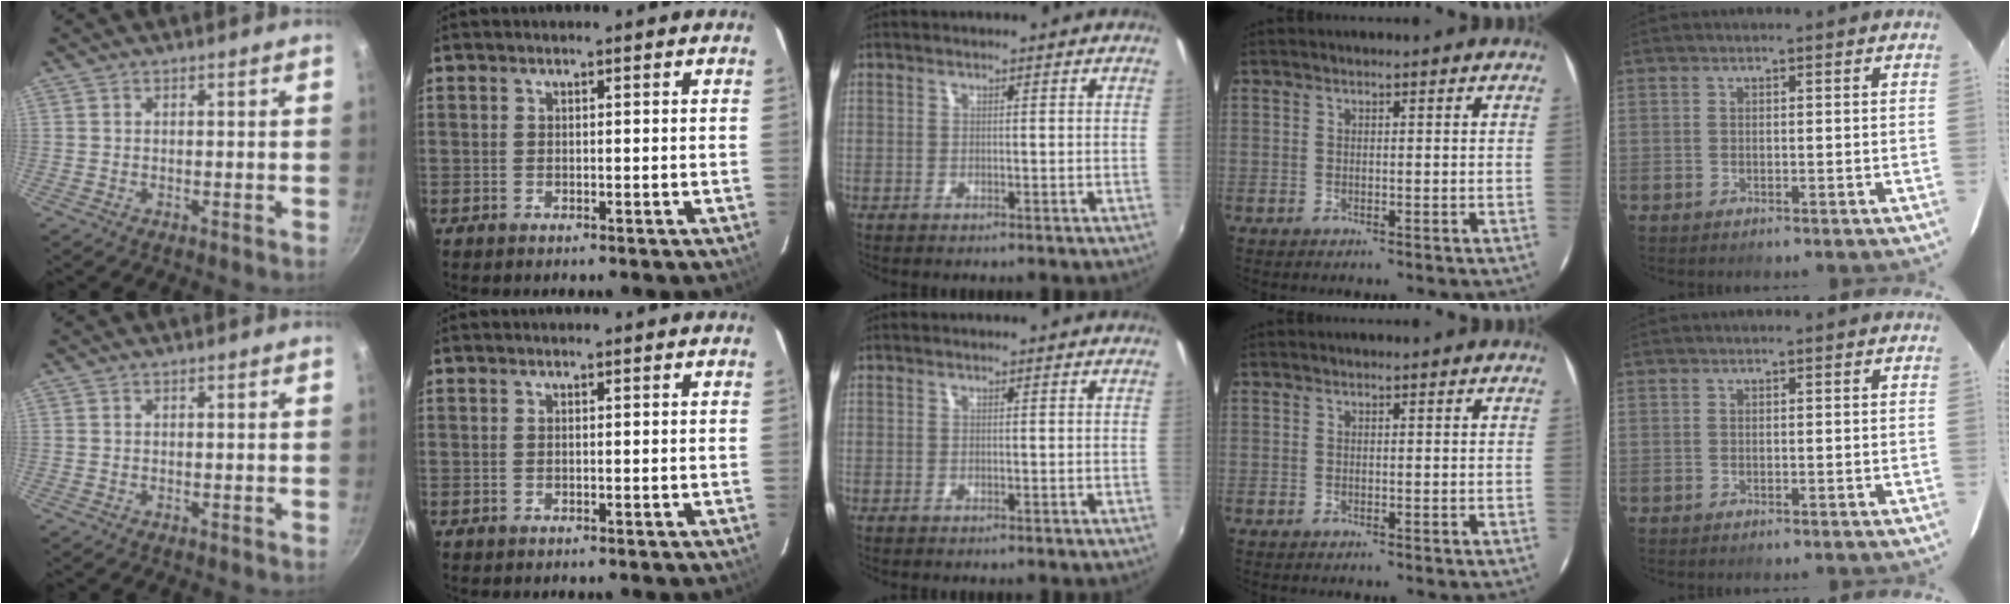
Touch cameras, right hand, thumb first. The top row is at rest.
{}